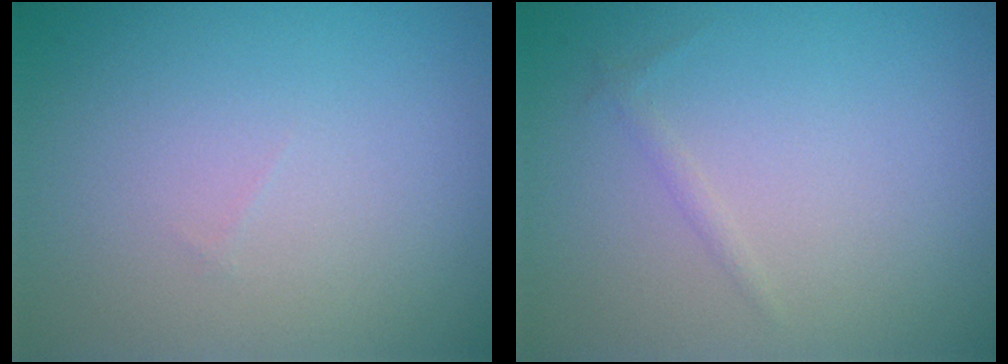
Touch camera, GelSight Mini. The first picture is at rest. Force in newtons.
{"total": 0.5, "press": 0.5, "slide": 0.0}